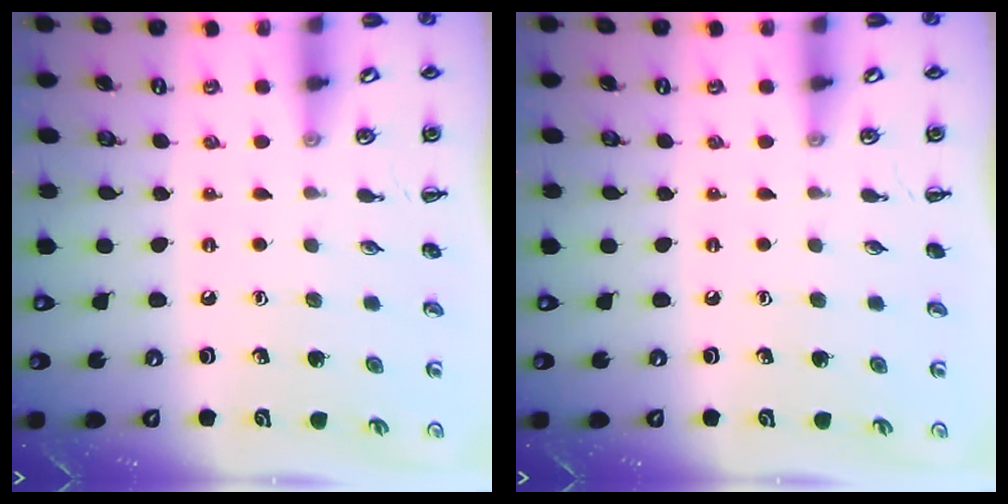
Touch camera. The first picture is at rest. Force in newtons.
{"total": 0.0}